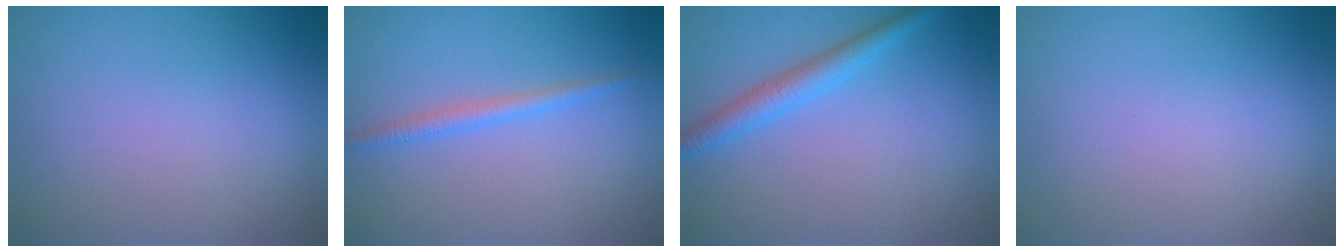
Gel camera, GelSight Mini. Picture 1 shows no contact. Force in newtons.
{"total": 1.7, "press": 1.7, "slide": 0.1}
{"total": 2.7, "press": 2.7, "slide": 0.2}
{"total": 0.0}